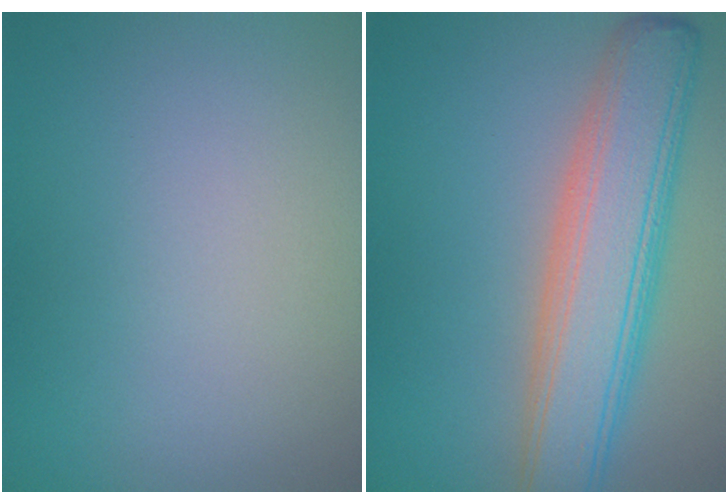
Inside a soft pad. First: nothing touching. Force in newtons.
{"total": 7.7, "press": 7.7, "slide": 0.4}